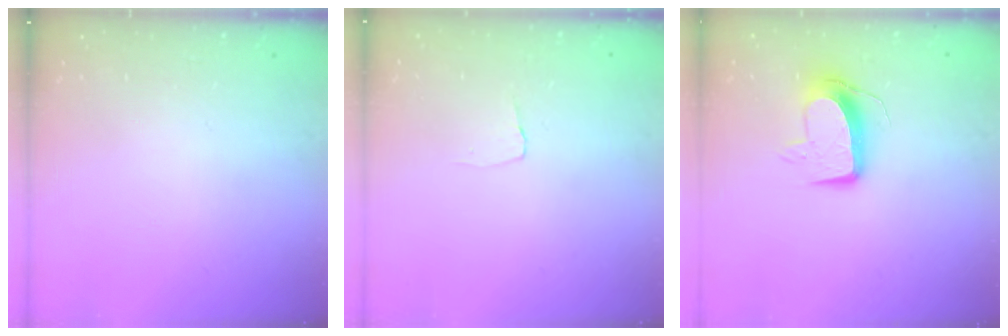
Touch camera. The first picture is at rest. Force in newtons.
{"total": 2.9, "press": 2.8, "slide": 0.3}
{"total": 11.0, "press": 10.9, "slide": 0.7}